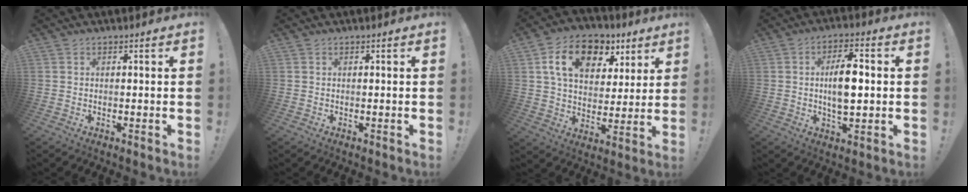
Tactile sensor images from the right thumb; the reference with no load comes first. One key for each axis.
{"total": 0.0}
{"total": 15.7, "fx": 7.3, "fy": 10.3, "fz": 9.3, "tx": -0.142, "ty": -0.024, "tz": 0.132}
{"total": 10.3, "fx": 0.6, "fy": 4.4, "fz": 9.3, "tx": -0.169, "ty": 0.004, "tz": 0.005}